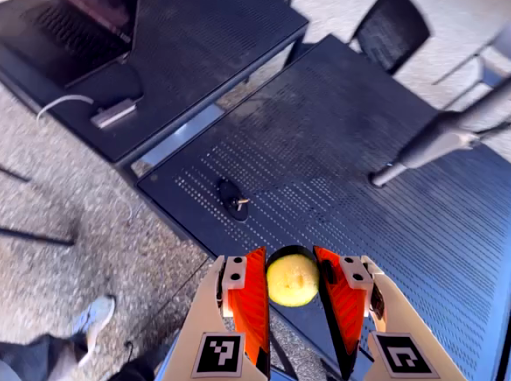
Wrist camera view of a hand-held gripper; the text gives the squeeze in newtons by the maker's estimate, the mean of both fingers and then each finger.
{"total": 10.8, "left": 10.7, "right": 10.9}